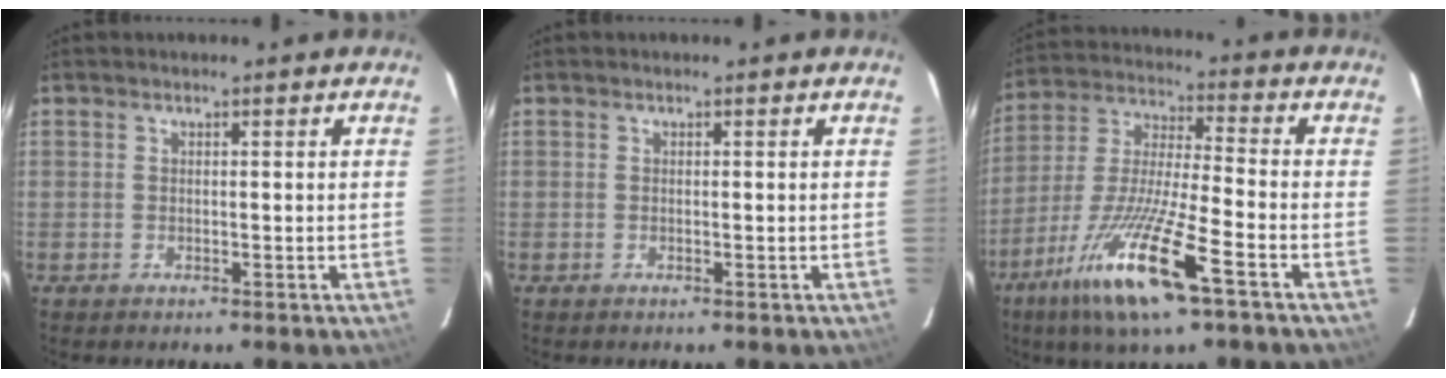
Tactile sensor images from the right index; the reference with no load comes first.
{"total": 0.0}
{"total": 17.6, "force": [-9.6, 2.1, 14.5], "torque": [-0.302, -0.037, -0.184]}